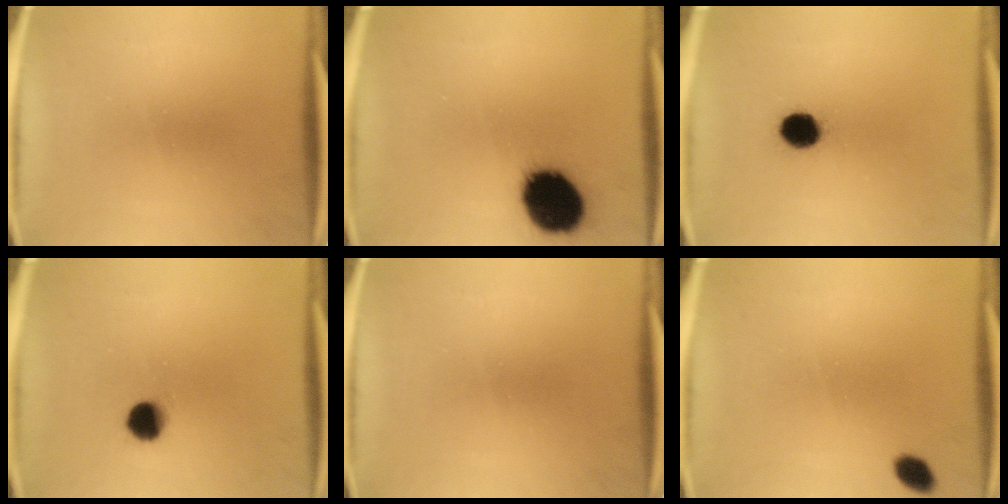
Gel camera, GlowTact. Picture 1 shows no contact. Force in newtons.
{"total": 18.4}
{"total": 7.1}
{"total": 5.6}
{"total": 0.0}
{"total": 2.7}